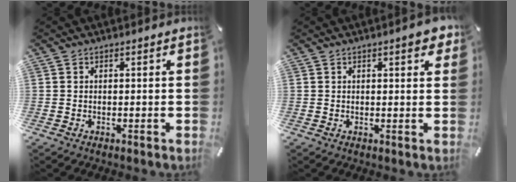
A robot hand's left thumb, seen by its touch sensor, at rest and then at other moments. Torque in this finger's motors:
{"motor_torque": [0.94, 0.91, 0.75, -0.57, 0.14]}